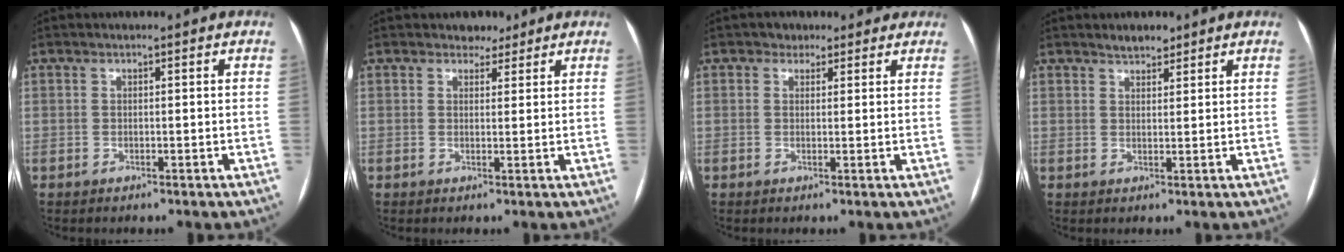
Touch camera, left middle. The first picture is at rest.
{"total": 2.4, "force": [1.9, 1.5, 0.3], "torque": [0.000, 0.001, 0.024]}
{"total": 3.9, "force": [2.8, 2.7, 0.3], "torque": [0.010, 0.009, 0.025]}
{"total": 2.4, "force": [2.0, 1.0, 0.8], "torque": [-0.015, 0.005, 0.031]}